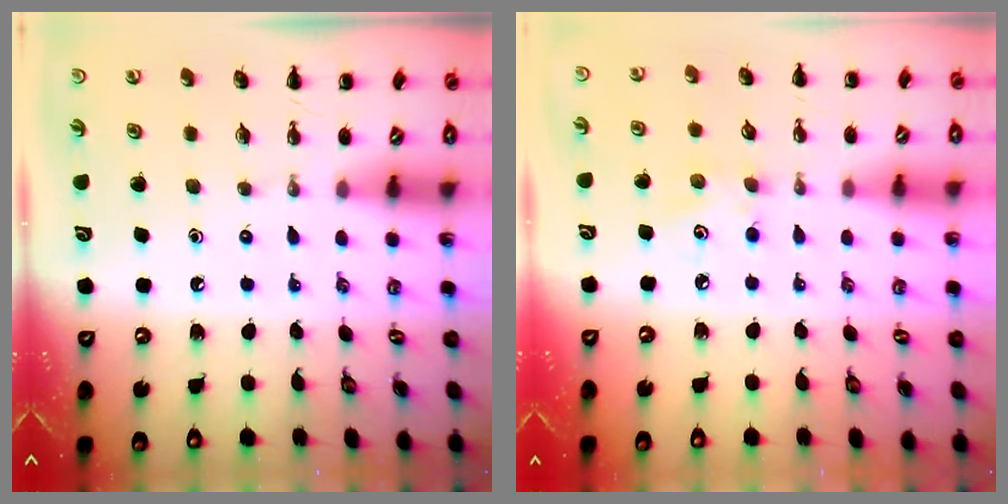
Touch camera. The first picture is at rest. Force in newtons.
{"total": 3.3, "press": 3.2, "slide": 0.8}